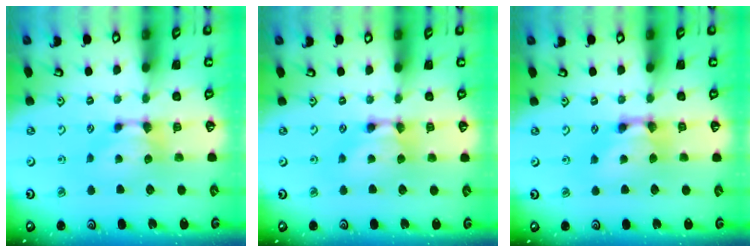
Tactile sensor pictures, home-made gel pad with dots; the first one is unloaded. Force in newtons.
{"total": 1.8, "press": 1.8, "slide": 0.1}
{"total": 2.6, "press": 2.6, "slide": 0.2}